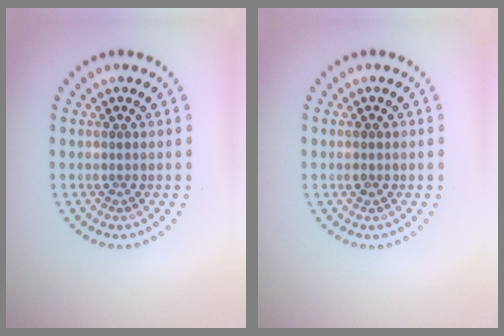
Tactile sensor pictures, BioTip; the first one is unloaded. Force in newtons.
{"total": 1.1, "press": 1.0, "slide": 0.2}